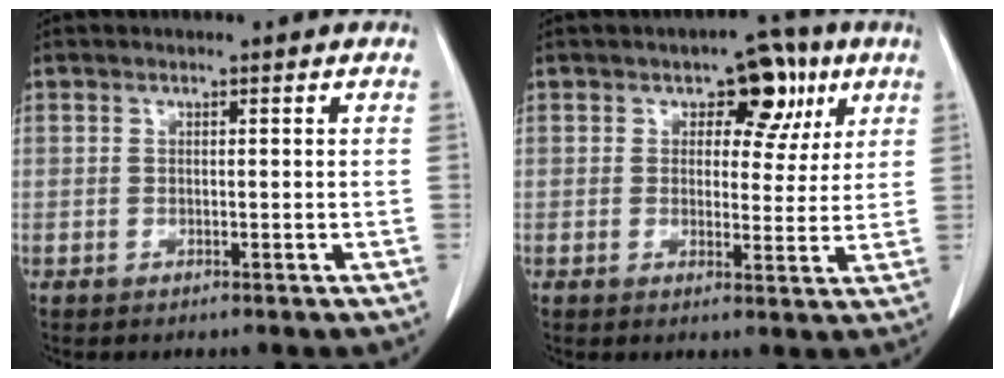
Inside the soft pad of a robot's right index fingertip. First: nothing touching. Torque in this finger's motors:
{"motor_torque": [0.12, 0.20, 0.09, 0.01]}